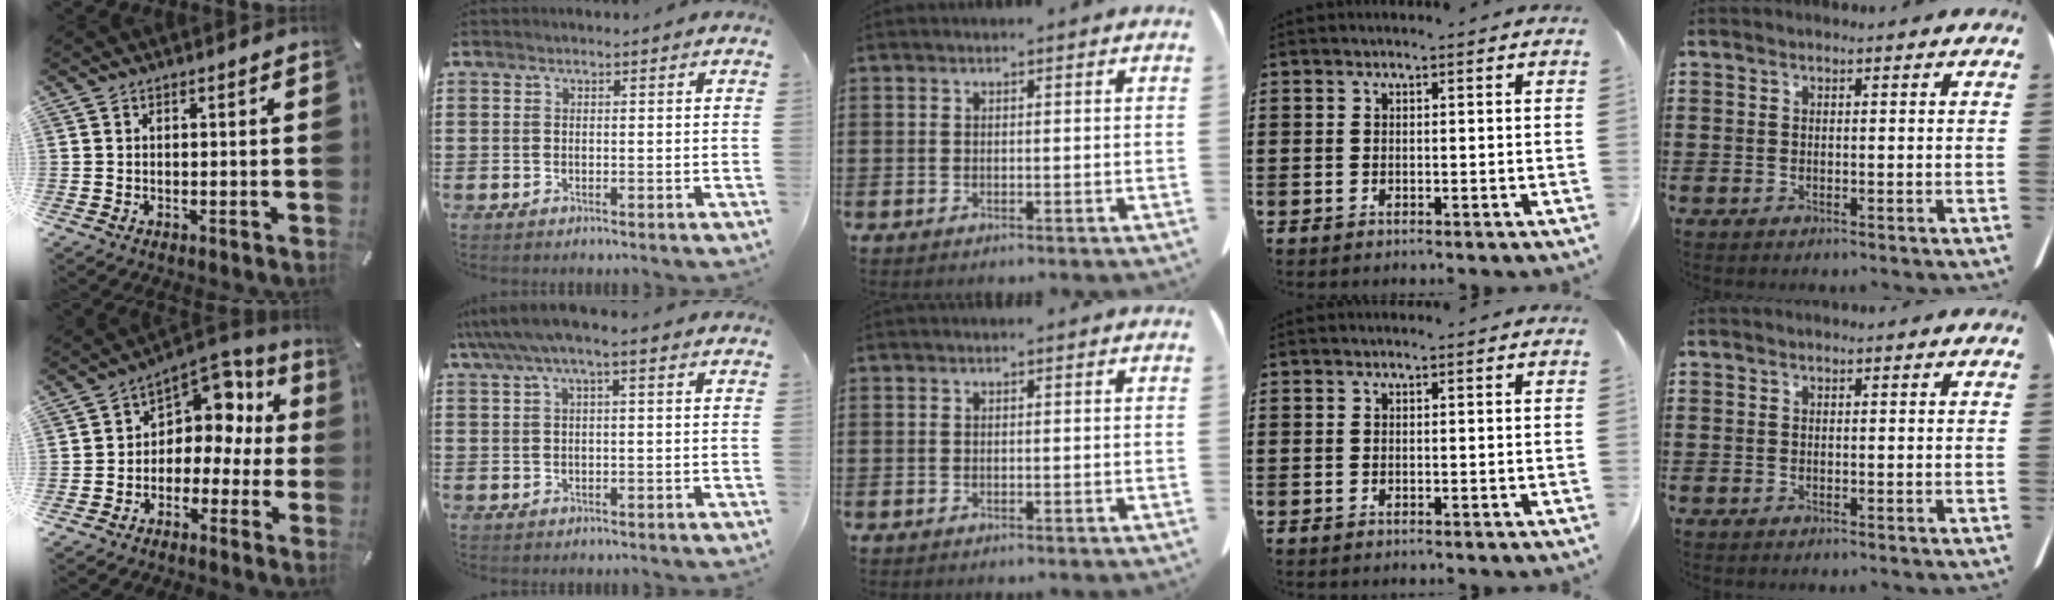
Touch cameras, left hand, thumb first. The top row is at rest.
{"thumb": {"total": 9.9, "force": [3.9, 7.8, 4.7], "torque": [-0.053, -0.036, 0.068]}, "index": {"total": 3.3, "force": [0.7, 0.4, 3.2], "torque": [-0.070, -0.002, 0.005]}}